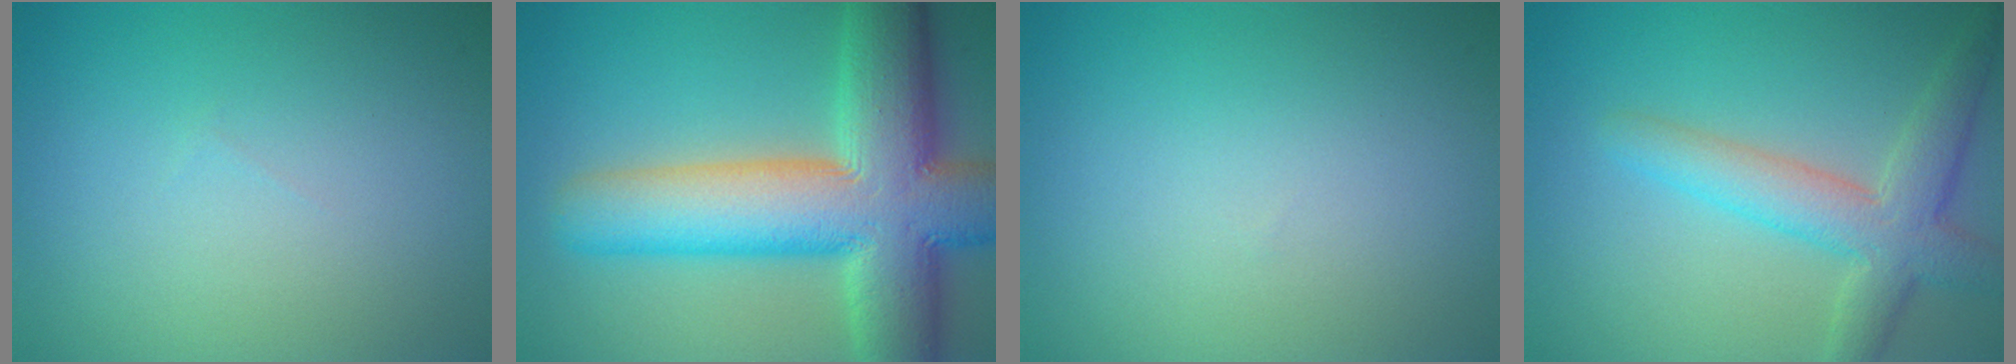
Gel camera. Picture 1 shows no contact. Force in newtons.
{"total": 14.0, "press": 14.0, "slide": 0.8}
{"total": 0.0}
{"total": 4.9, "press": 4.9, "slide": 0.3}